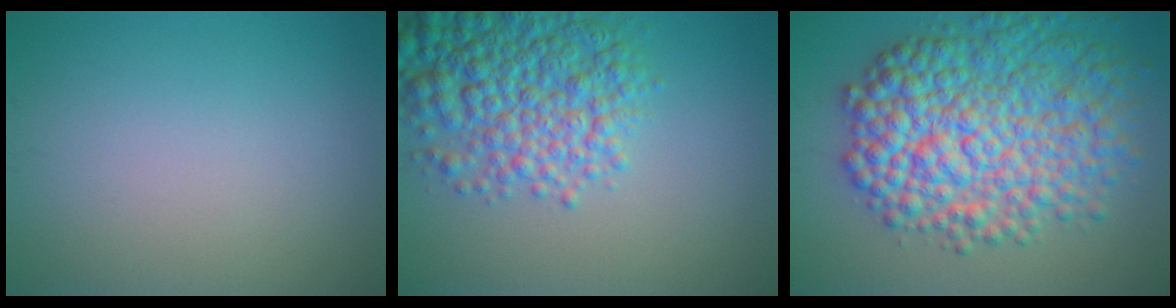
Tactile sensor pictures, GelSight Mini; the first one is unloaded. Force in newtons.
{"total": 7.7, "press": 7.7, "slide": 0.2}
{"total": 11.7, "press": 11.7, "slide": 0.2}